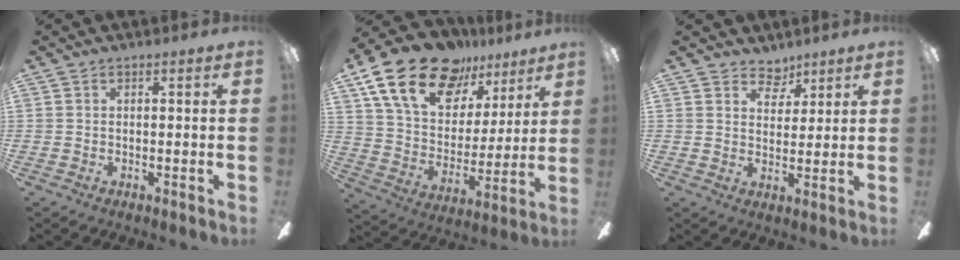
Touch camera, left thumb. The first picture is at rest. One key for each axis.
{"total": 22.4, "fx": 14.5, "fy": 12.3, "fz": 11.8, "tx": -0.224, "ty": -0.077, "tz": 0.263}
{"total": 5.2, "fx": 4.2, "fy": 2.9, "fz": 1.0, "tx": -0.011, "ty": -0.022, "tz": 0.075}